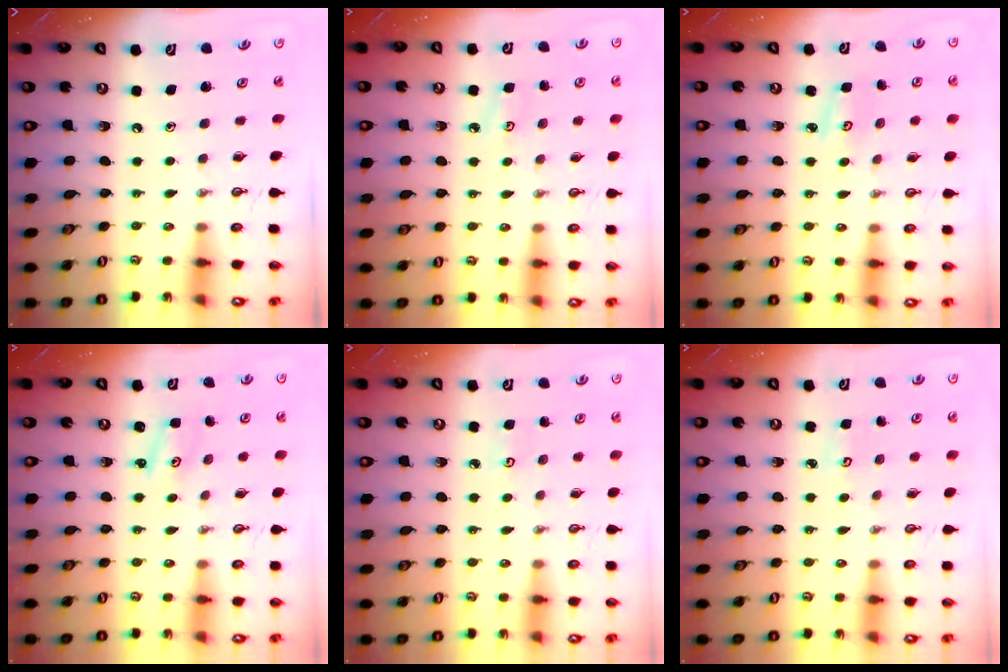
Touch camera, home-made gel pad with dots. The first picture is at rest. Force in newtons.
{"total": 4.3, "press": 4.3, "slide": 0.7}
{"total": 2.7, "press": 2.7, "slide": 0.4}
{"total": 1.6, "press": 1.6, "slide": 0.2}
{"total": 2.8, "press": 2.8, "slide": 0.3}
{"total": 2.7, "press": 2.7, "slide": 0.3}